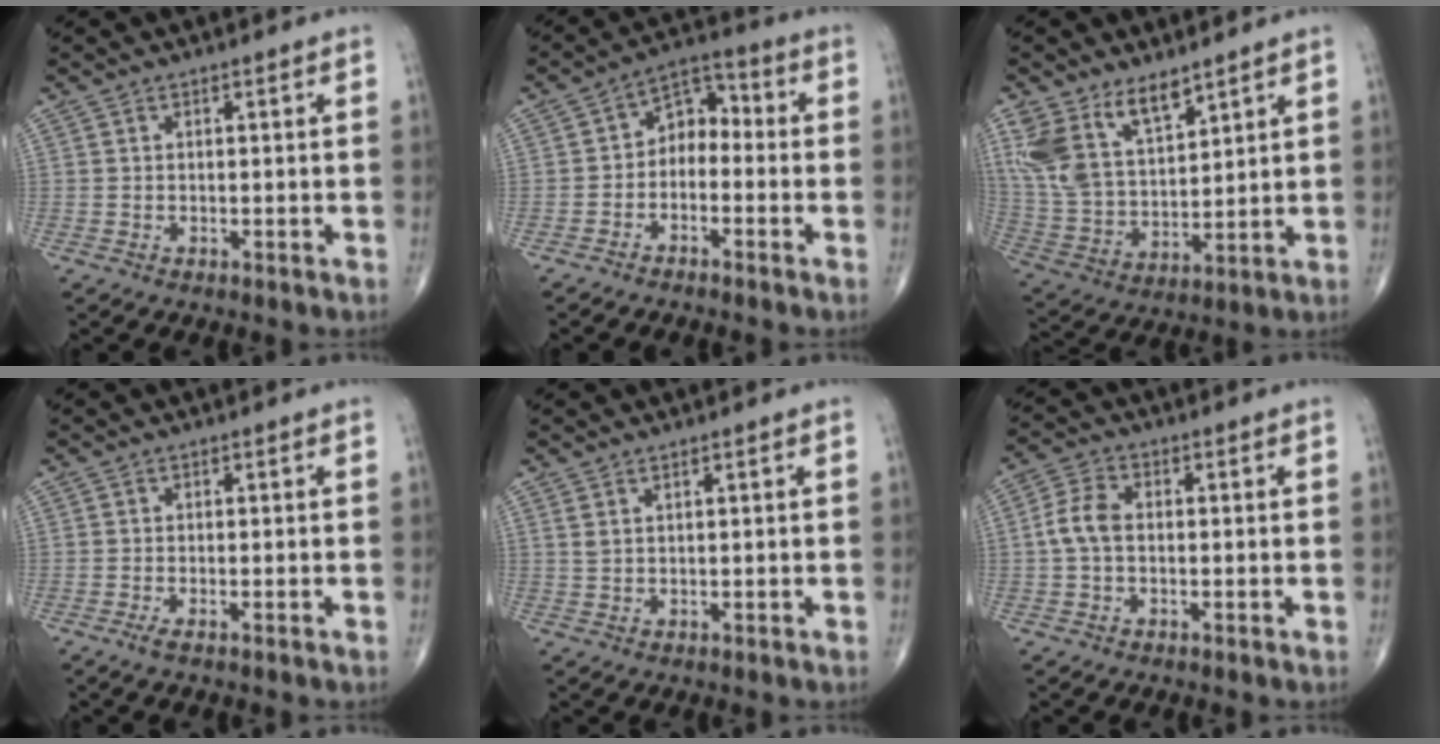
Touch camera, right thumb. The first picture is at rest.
{"total": 6.7, "force": [-1.7, 4.8, 4.4], "torque": [-0.043, 0.043, -0.046]}
{"total": 14.2, "force": [8.6, 7.2, 8.8], "torque": [-0.159, -0.032, 0.186]}
{"total": 1.0, "force": [-0.6, 0.0, 0.8], "torque": [-0.029, -0.005, -0.019]}
{"total": 1.3, "force": [0.9, 0.4, 0.9], "torque": [-0.018, 0.001, 0.023]}
{"total": 5.3, "force": [-0.2, 3.4, 4.0], "torque": [-0.086, 0.016, -0.011]}